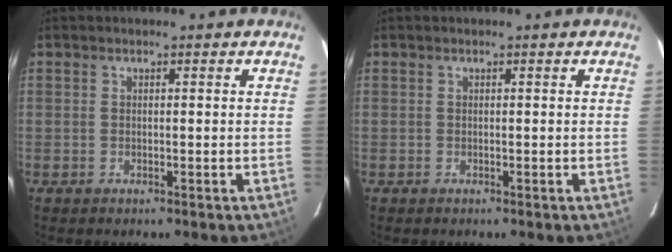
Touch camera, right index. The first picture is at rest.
{"total": 0.0}